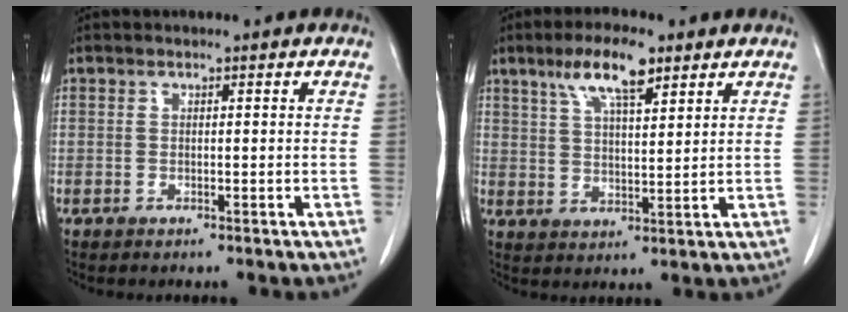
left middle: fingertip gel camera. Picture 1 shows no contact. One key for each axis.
{"total": 8.3, "fx": 5.2, "fy": 2.0, "fz": 6.1, "tx": -0.119, "ty": 0.009, "tz": 0.094}